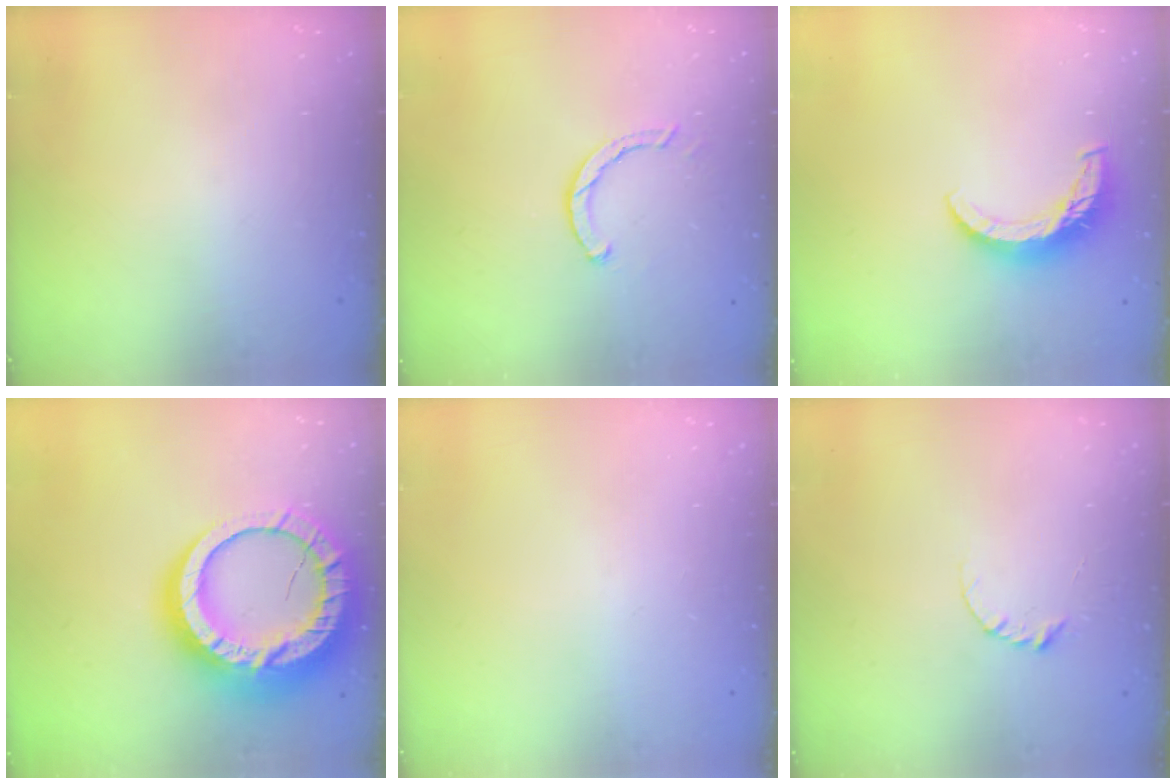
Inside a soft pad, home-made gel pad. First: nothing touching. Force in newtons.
{"total": 2.4, "press": 2.4, "slide": 0.1}
{"total": 8.6, "press": 8.5, "slide": 0.8}
{"total": 25.5, "press": 25.4, "slide": 2.4}
{"total": 0.0}
{"total": 3.2, "press": 3.2, "slide": 0.3}